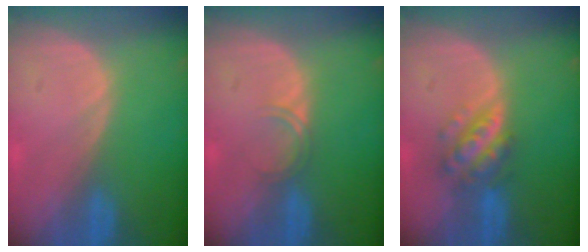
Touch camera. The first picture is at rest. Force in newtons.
{"total": 1.7, "press": 1.7, "slide": 0.3}
{"total": 6.0, "press": 5.3, "slide": 2.8}